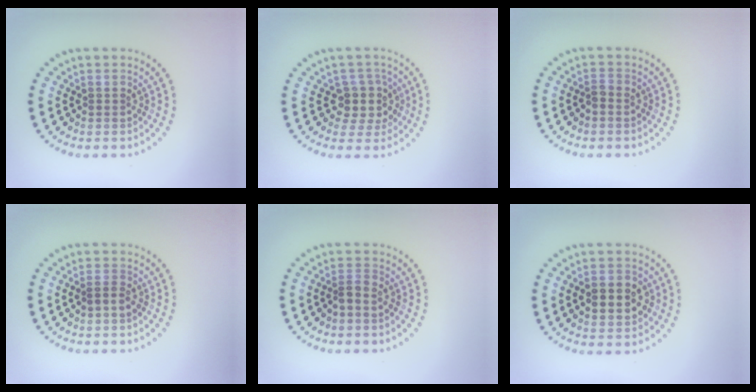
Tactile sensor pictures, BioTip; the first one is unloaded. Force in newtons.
{"total": 2.7, "press": 2.2, "slide": 1.6}
{"total": 0.9, "press": 0.8, "slide": 0.5}
{"total": 1.1, "press": 1.0, "slide": 0.5}
{"total": 1.4, "press": 1.0, "slide": 0.9}
{"total": 4.0, "press": 4.0, "slide": 0.2}